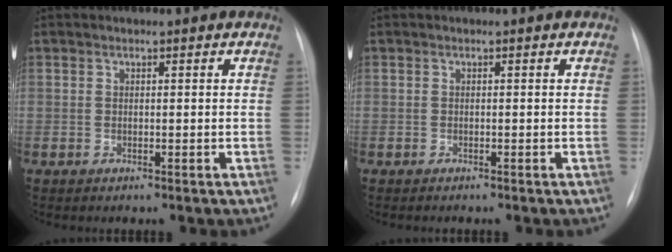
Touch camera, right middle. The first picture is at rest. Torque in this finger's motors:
{"motor_torque": [0.24, -0.27, 0.02, 0.01]}